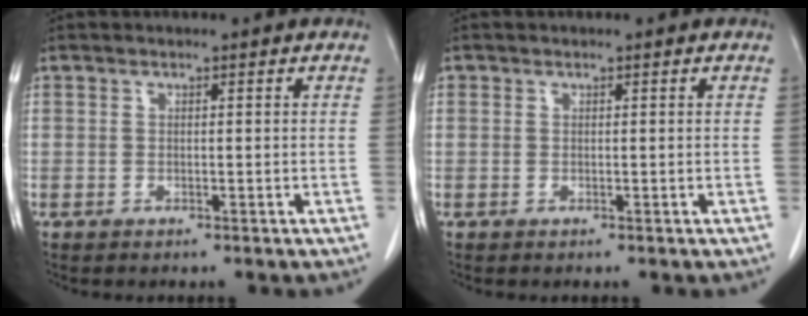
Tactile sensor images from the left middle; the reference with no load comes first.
{"total": 0.0}